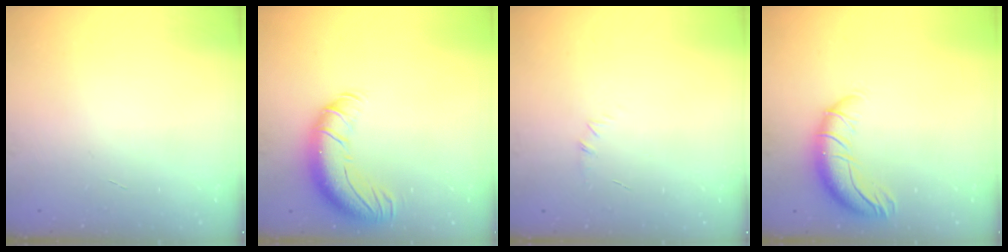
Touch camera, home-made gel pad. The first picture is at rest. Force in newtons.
{"total": 13.4, "press": 13.0, "slide": 3.0}
{"total": 4.7, "press": 4.5, "slide": 1.4}
{"total": 10.9, "press": 10.4, "slide": 3.0}